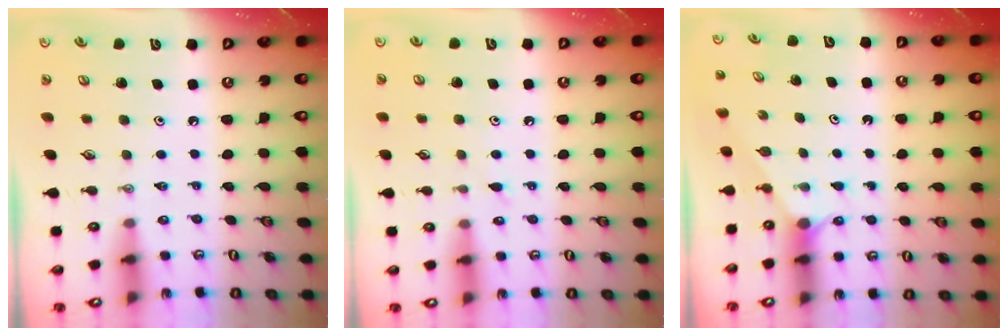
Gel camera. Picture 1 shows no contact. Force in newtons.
{"total": 6.3, "press": 6.2, "slide": 0.7}
{"total": 0.9, "press": 0.9, "slide": 0.2}